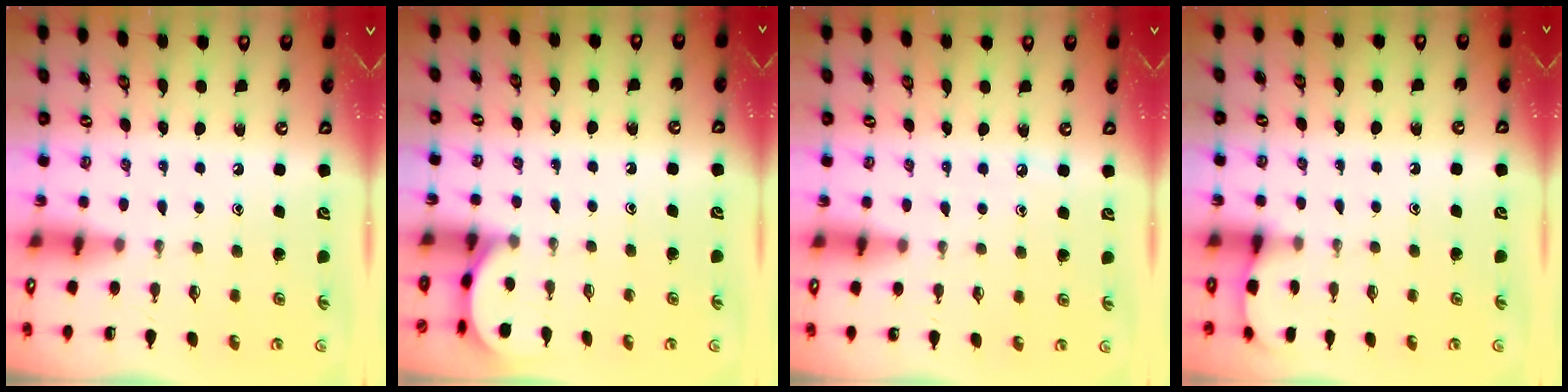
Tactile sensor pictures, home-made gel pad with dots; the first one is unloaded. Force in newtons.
{"total": 2.0, "press": 2.0, "slide": 0.2}
{"total": 3.7, "press": 3.6, "slide": 0.5}
{"total": 2.5, "press": 2.5, "slide": 0.3}